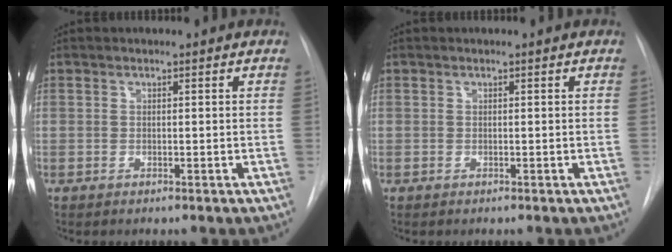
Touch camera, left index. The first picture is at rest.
{"total": 0.0}